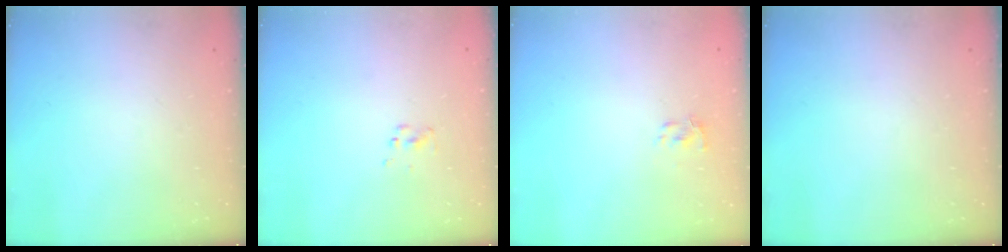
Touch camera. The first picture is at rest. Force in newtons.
{"total": 1.5, "press": 1.5, "slide": 0.2}
{"total": 1.4, "press": 1.3, "slide": 0.6}
{"total": 0.0}